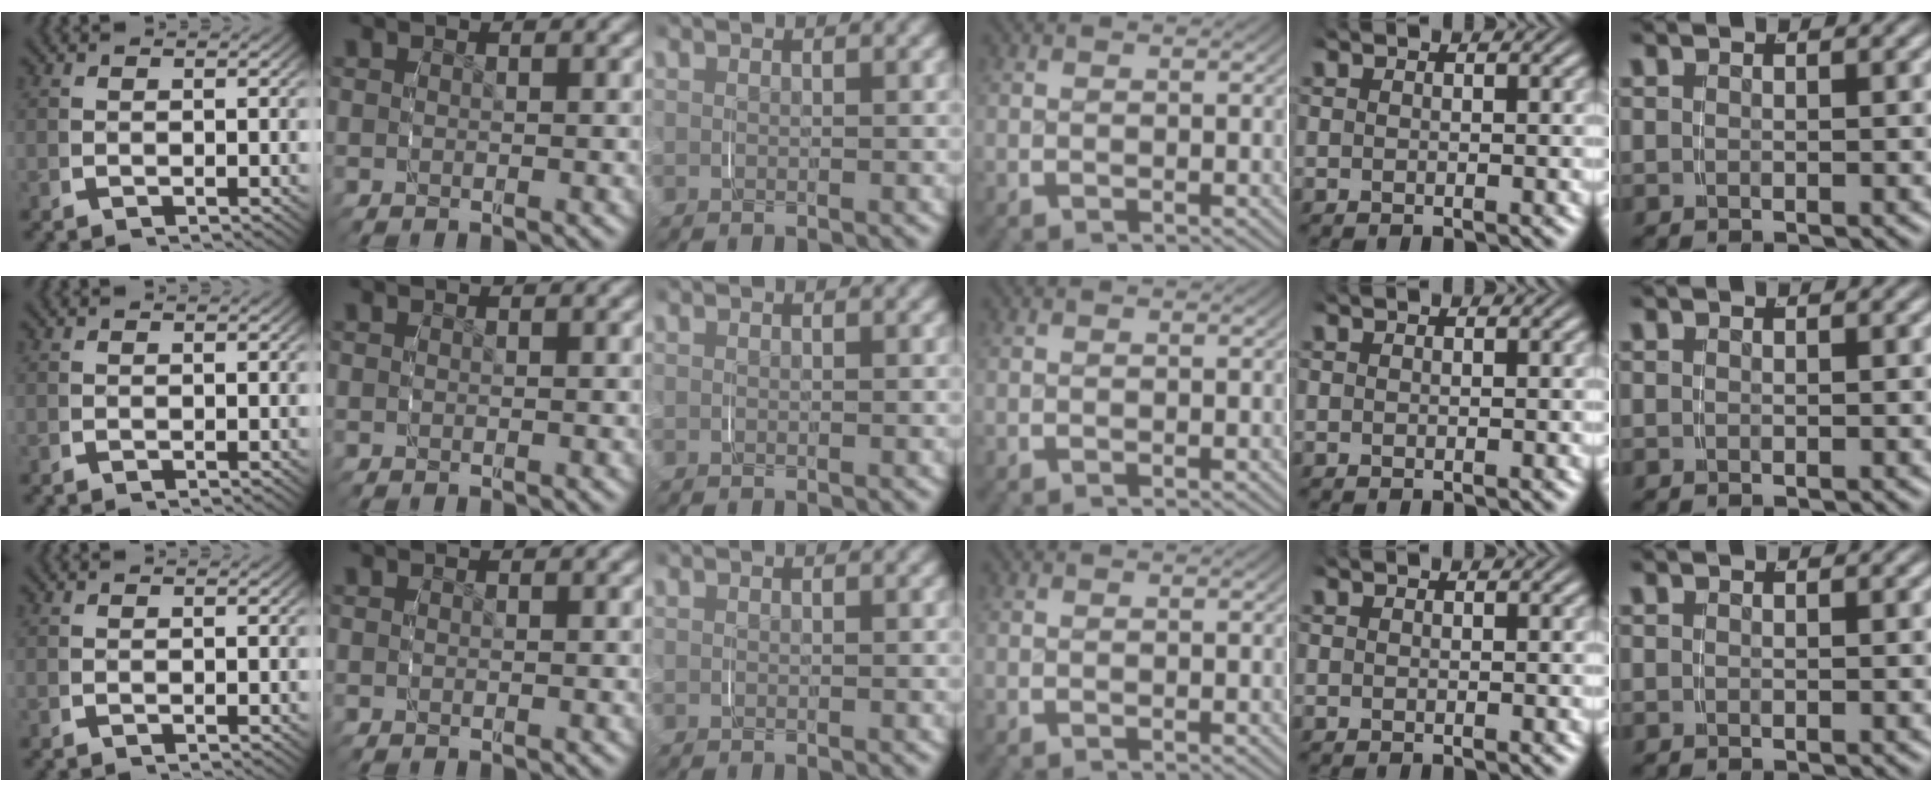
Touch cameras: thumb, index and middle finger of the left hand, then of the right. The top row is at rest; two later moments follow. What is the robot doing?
{"motion": "grasp_and_lifting", "object": "glasses case"}